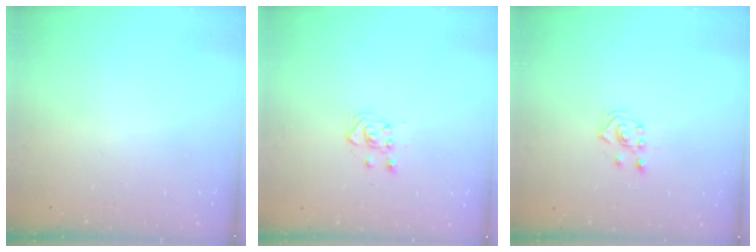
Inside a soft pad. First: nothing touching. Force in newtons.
{"total": 2.8, "press": 2.7, "slide": 0.7}
{"total": 2.9, "press": 2.7, "slide": 1.0}